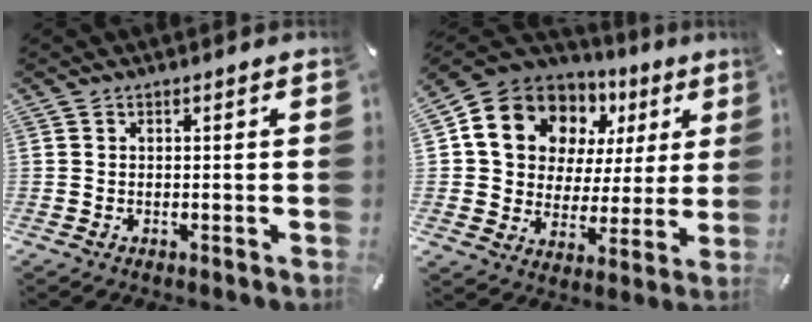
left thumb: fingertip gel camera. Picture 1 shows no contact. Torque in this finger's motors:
{"motor_torque": [2.07, 2.87, 1.73, -1.04, 0.16]}